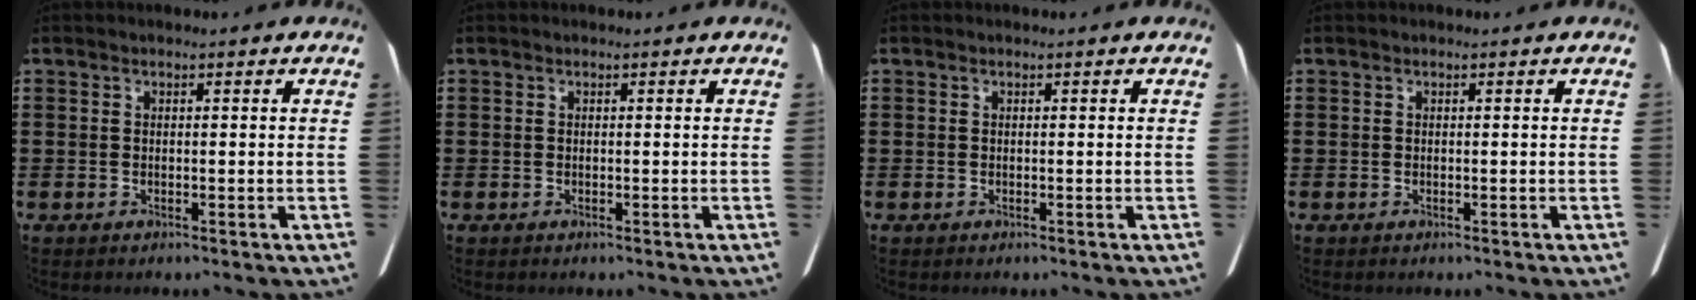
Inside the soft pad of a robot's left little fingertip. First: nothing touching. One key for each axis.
{"total": 0.0}
{"total": 0.0}
{"total": 0.0}